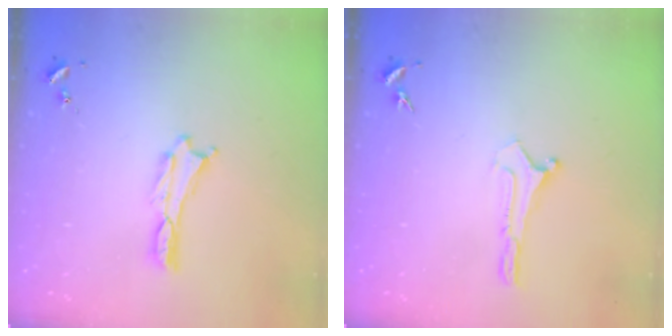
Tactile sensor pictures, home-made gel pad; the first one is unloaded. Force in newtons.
{"total": 0.0}